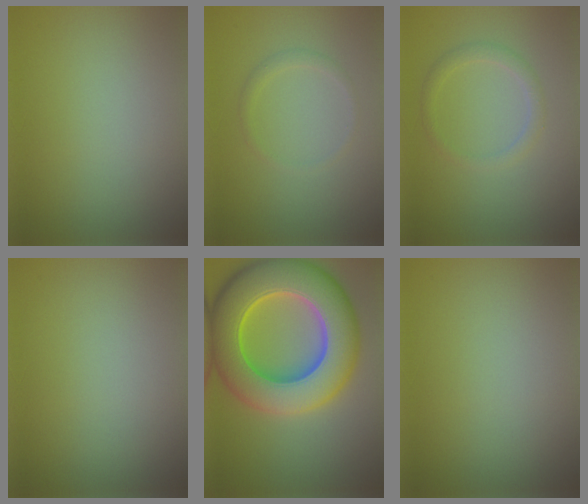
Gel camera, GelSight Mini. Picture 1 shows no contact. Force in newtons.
{"total": 1.0, "press": 1.0, "slide": 0.1}
{"total": 1.5, "press": 1.5, "slide": 0.1}
{"total": 0.0}
{"total": 13.5, "press": 13.5, "slide": 0.4}
{"total": 0.0}